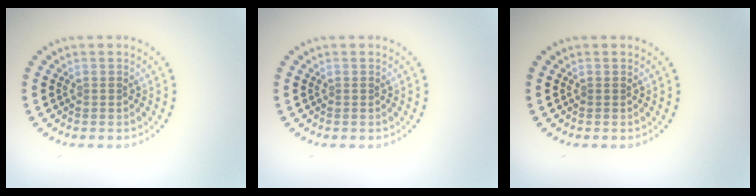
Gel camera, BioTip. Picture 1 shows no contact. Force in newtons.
{"total": 0.0}
{"total": 0.0}